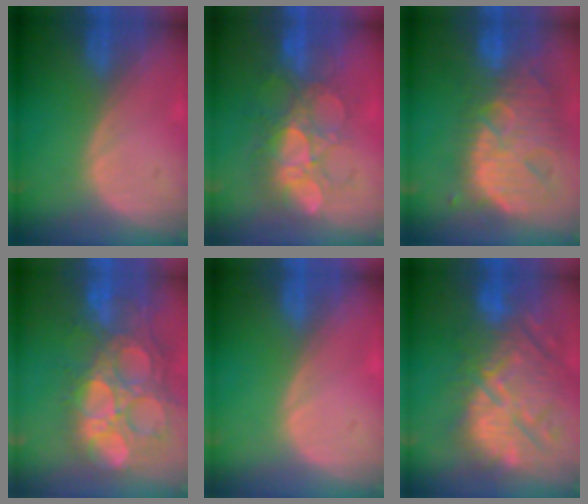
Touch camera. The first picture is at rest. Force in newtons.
{"total": 8.8, "press": 8.5, "slide": 2.3}
{"total": 13.7, "press": 11.6, "slide": 7.3}
{"total": 15.4, "press": 12.8, "slide": 8.6}
{"total": 0.0}
{"total": 13.7, "press": 12.5, "slide": 5.5}